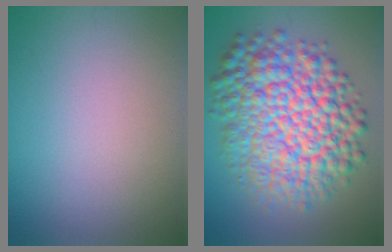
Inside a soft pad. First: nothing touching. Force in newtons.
{"total": 11.2, "press": 11.2, "slide": 0.3}